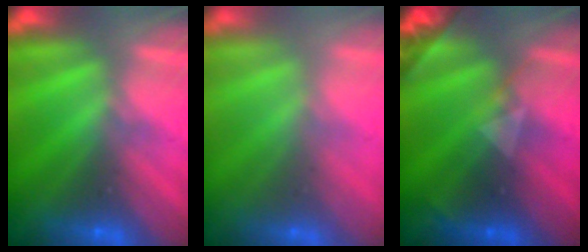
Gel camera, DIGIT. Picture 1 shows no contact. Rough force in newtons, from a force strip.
{"total": 2.3}
{"total": 2.4}